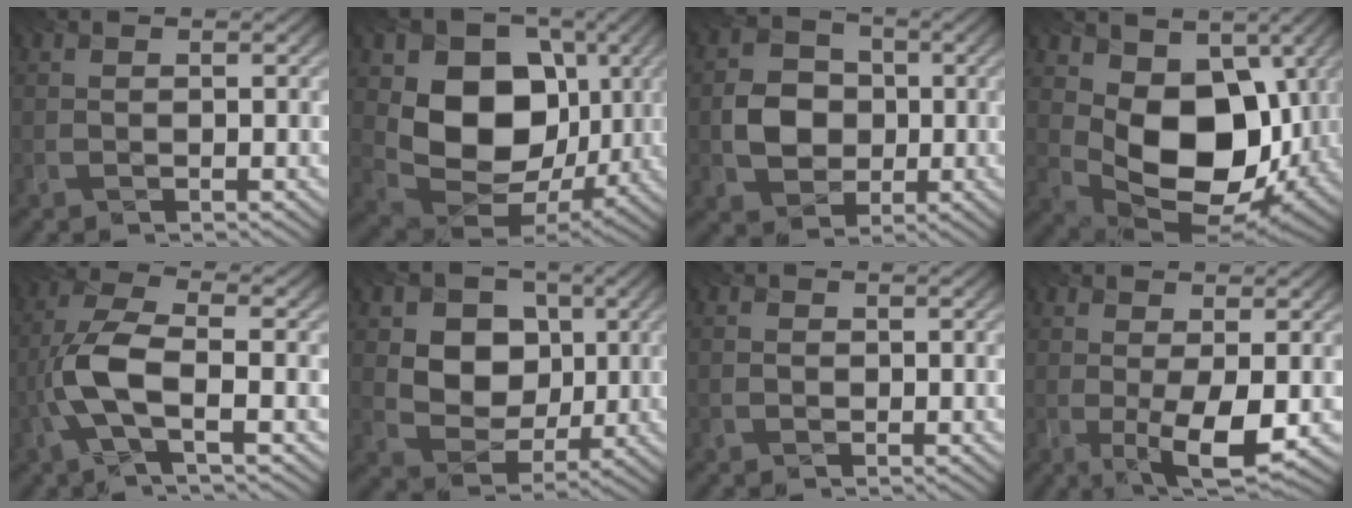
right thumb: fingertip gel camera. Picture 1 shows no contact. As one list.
[{"total": 13.1, "force": [0.8, 10.2, 8.1], "torque": [-0.137, -0.019, 0.011]}, {"total": 6.0, "force": [-1.6, 5.3, 2.4], "torque": [-0.050, 0.000, -0.042]}, {"total": 13.6, "force": [1.3, 9.3, 9.9], "torque": [-0.178, -0.032, 0.041]}, {"total": 7.2, "force": [-3.2, 2.4, 6.0], "torque": [-0.143, 0.007, -0.072]}, {"total": 8.9, "force": [1.4, 7.5, 4.7], "torque": [-0.122, -0.004, 0.030]}, {"total": 0.7, "force": [-0.3, 0.5, -0.3], "torque": [0.004, 0.001, 0.000]}, {"total": 6.0, "force": [-1.5, 1.7, 5.6], "torque": [-0.093, -0.003, -0.025]}]